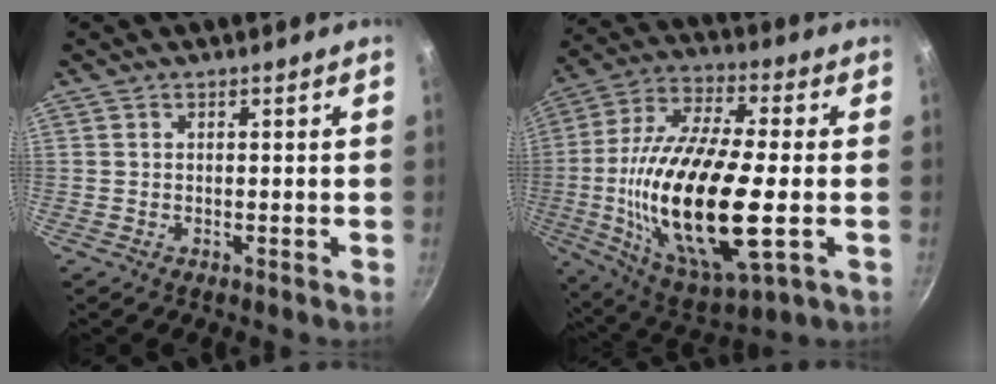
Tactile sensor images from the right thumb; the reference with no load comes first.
{"total": 26.3, "force": [-3.5, 9.4, 24.3], "torque": [-0.478, 0.005, -0.065]}